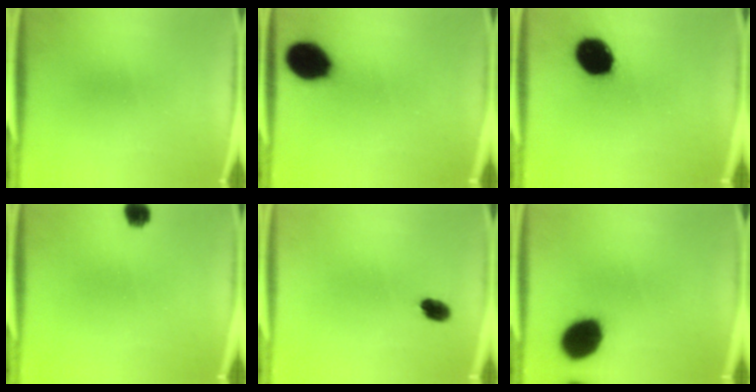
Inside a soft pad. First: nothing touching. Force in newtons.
{"total": 13.7}
{"total": 14.0}
{"total": 3.2}
{"total": 3.1}
{"total": 13.4}